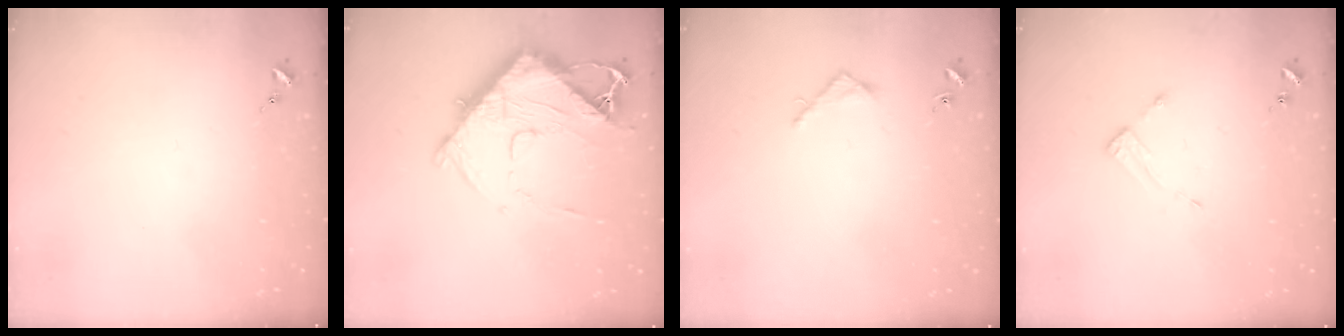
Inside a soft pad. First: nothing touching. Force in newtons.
{"total": 15.6, "press": 15.6, "slide": 1.1}
{"total": 3.3, "press": 3.3, "slide": 0.3}
{"total": 3.5, "press": 3.5, "slide": 0.1}